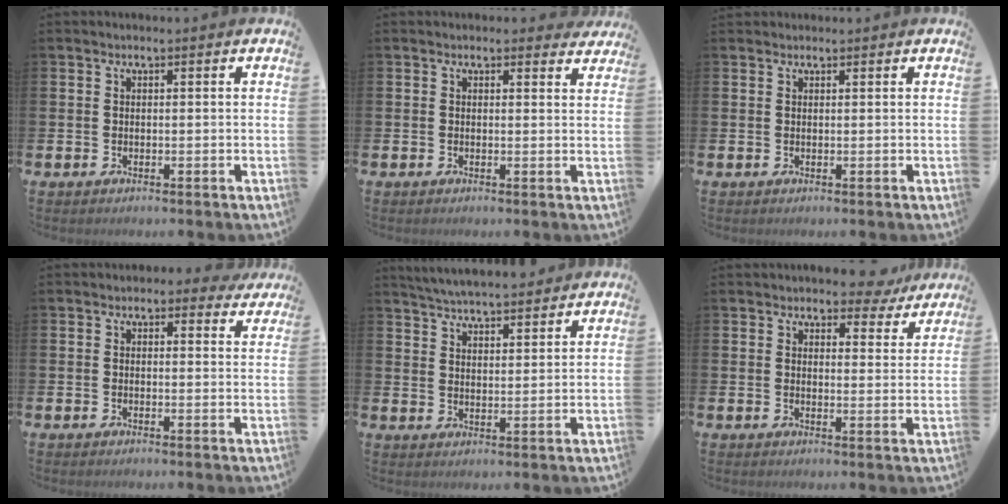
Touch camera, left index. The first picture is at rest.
{"total": 1.2, "force": [1.1, 0.4, 0.3], "torque": [0.003, -0.002, 0.017]}
{"total": 0.7, "force": [0.6, 0.2, 0.0], "torque": [0.008, -0.003, 0.010]}
{"total": 1.3, "force": [1.0, 0.8, 0.4], "torque": [-0.003, 0.002, 0.013]}
{"total": 5.1, "force": [5.0, 0.3, 0.5], "torque": [-0.024, -0.028, 0.090]}
{"total": 4.5, "force": [4.2, 1.5, 0.9], "torque": [-0.006, -0.028, 0.071]}